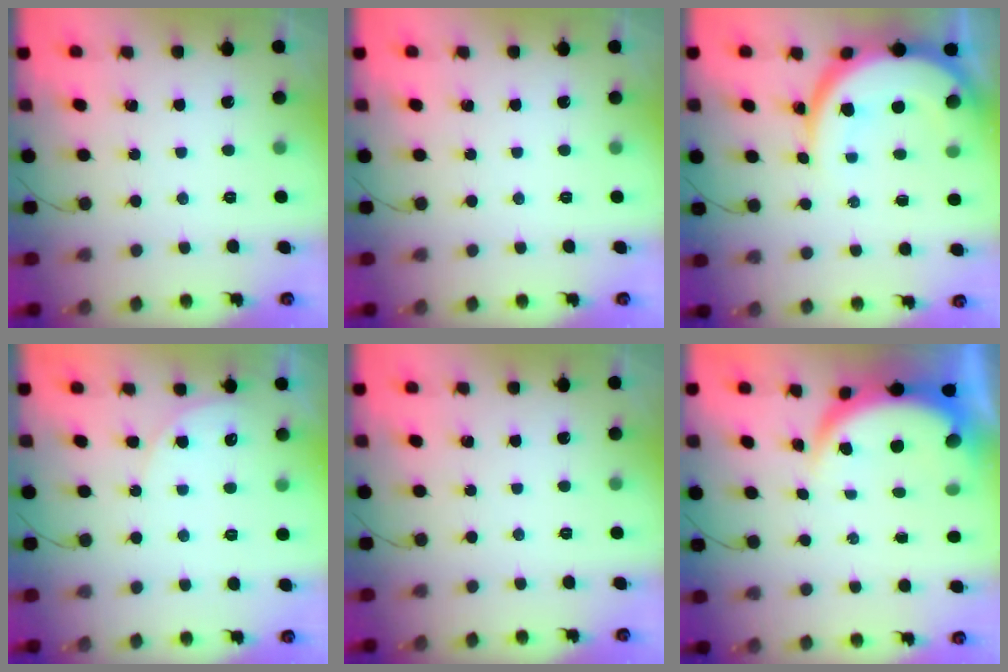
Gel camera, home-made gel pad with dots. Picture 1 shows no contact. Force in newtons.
{"total": 0.0}
{"total": 12.6, "press": 12.6, "slide": 0.9}
{"total": 4.6, "press": 4.5, "slide": 0.5}
{"total": 0.0}
{"total": 6.9, "press": 6.6, "slide": 1.8}